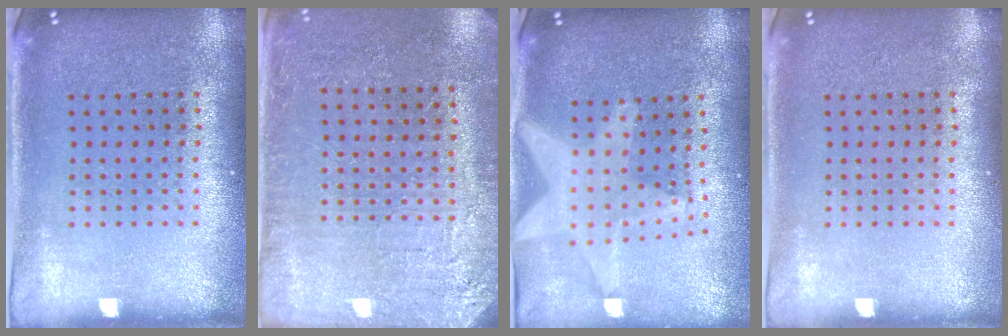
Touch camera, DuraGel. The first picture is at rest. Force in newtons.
{"total": 2.8, "press": 2.8, "slide": 0.4}
{"total": 2.1, "press": 1.7, "slide": 1.1}
{"total": 0.0}